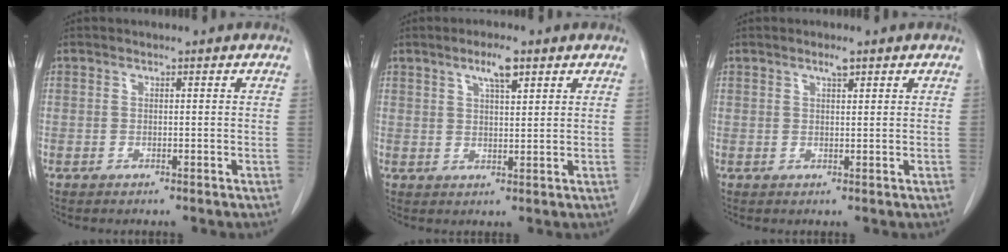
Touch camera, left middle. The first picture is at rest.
{"total": 4.2, "force": [2.6, 0.8, 3.3], "torque": [-0.060, 0.003, 0.045]}
{"total": 1.4, "force": [1.0, 0.2, 1.0], "torque": [-0.019, 0.000, 0.019]}